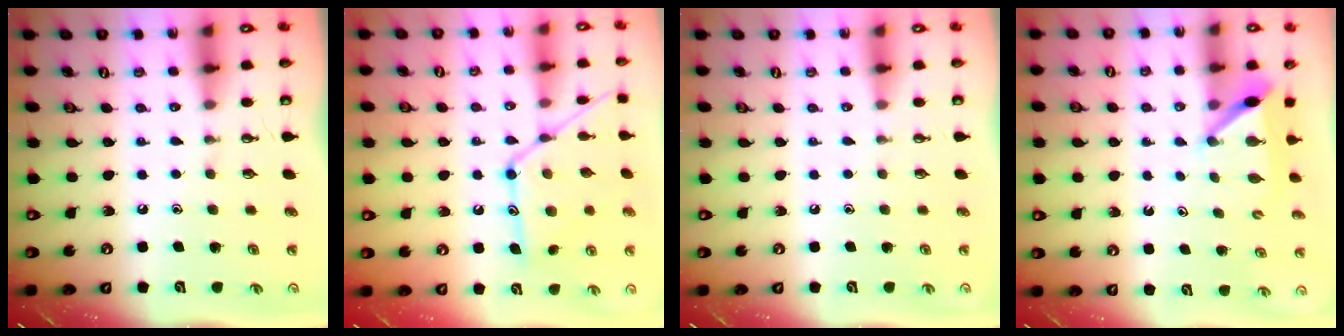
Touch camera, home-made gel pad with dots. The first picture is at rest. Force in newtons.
{"total": 15.0, "press": 15.0, "slide": 0.9}
{"total": 0.0}
{"total": 6.1, "press": 6.1, "slide": 0.7}